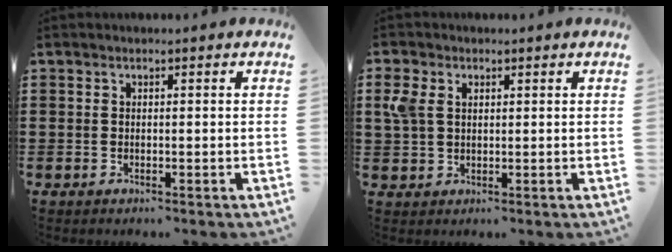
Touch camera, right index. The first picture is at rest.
{"total": 3.7, "force": [1.5, 2.6, 2.2], "torque": [-0.060, 0.008, 0.024]}